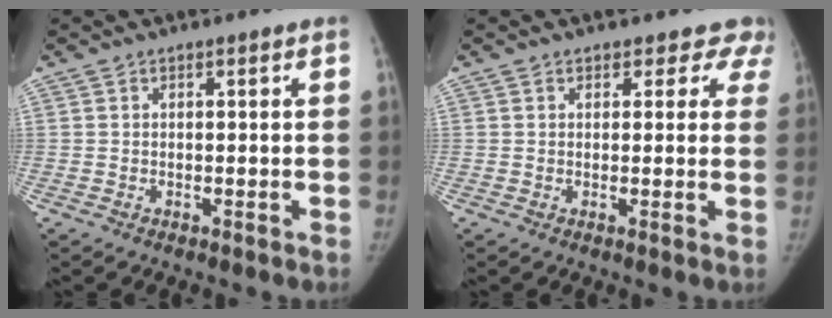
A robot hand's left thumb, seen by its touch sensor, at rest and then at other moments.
{"total": 5.2, "force": [4.3, 2.9, -0.1], "torque": [0.055, -0.014, 0.023]}